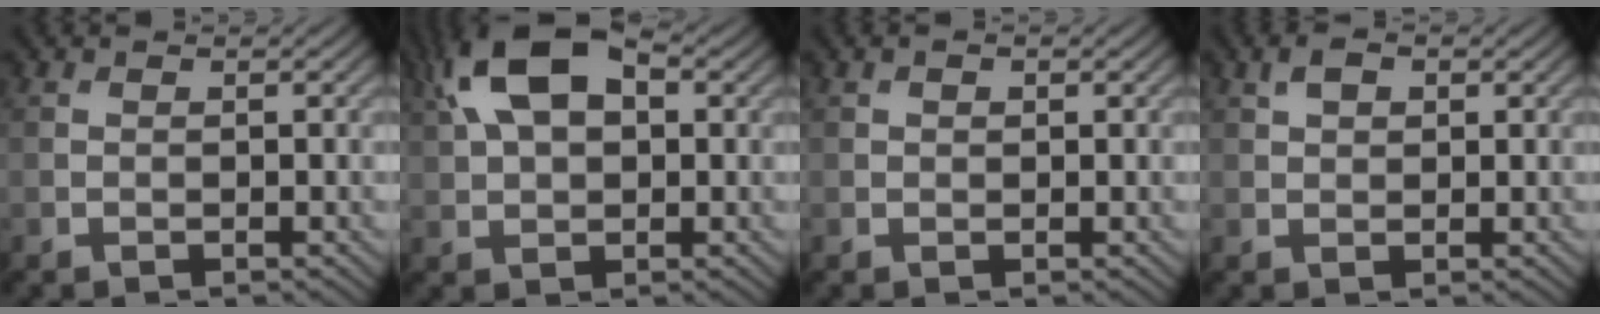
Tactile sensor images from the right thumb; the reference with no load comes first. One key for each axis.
{"total": 12.0, "fx": 4.1, "fy": 6.7, "fz": 9.1, "tx": -0.190, "ty": 0.035, "tz": 0.055}
{"total": 0.8, "fx": 0.4, "fy": 0.5, "fz": 0.5, "tx": -0.010, "ty": 0.000, "tz": 0.007}
{"total": 2.3, "fx": 1.1, "fy": 1.4, "fz": 1.5, "tx": -0.032, "ty": 0.004, "tz": 0.020}